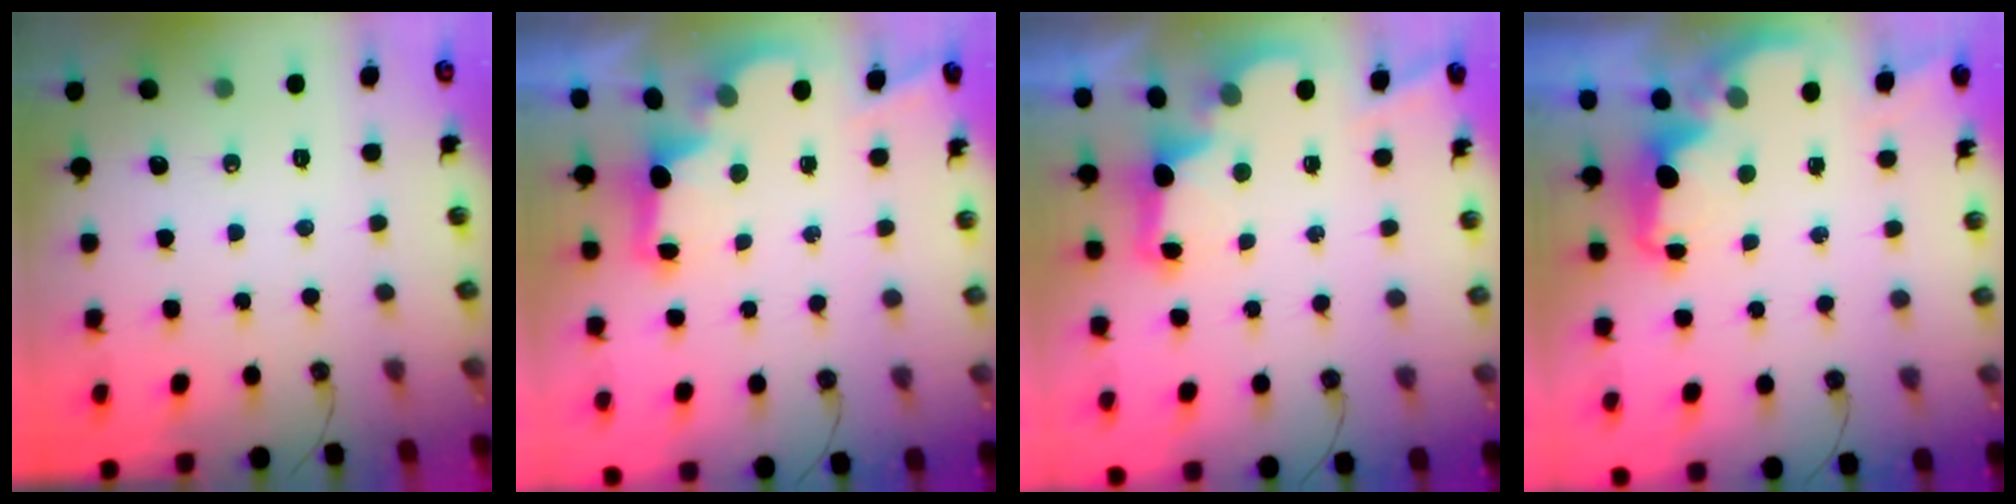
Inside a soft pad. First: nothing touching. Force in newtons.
{"total": 2.5, "press": 2.4, "slide": 0.7}
{"total": 2.8, "press": 2.6, "slide": 0.9}
{"total": 2.3, "press": 2.2, "slide": 0.9}